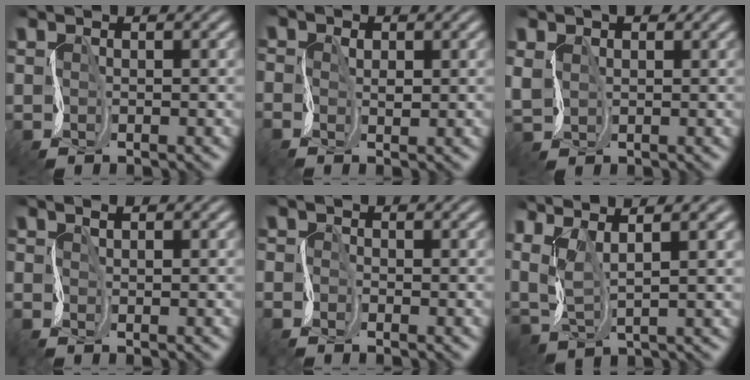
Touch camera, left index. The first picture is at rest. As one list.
[{"total": 0.9, "force": [-0.6, 0.5, 0.5], "torque": [-0.015, -0.001, -0.012]}, {"total": 2.6, "force": [0.8, 2.0, 1.3], "torque": [-0.038, 0.007, 0.012]}, {"total": 0.8, "force": [-0.6, -0.3, 0.4], "torque": [-0.015, 0.001, -0.013]}, {"total": 1.8, "force": [-1.8, 0.1, -0.1], "torque": [-0.005, -0.006, -0.037]}, {"total": 9.0, "force": [4.1, 2.9, 7.4], "torque": [-0.159, 0.021, 0.065]}]